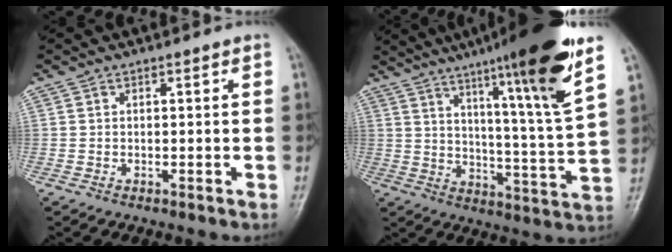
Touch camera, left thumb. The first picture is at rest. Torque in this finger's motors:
{"motor_torque": [1.50, 0.49, 1.77, -1.00, 0.39]}